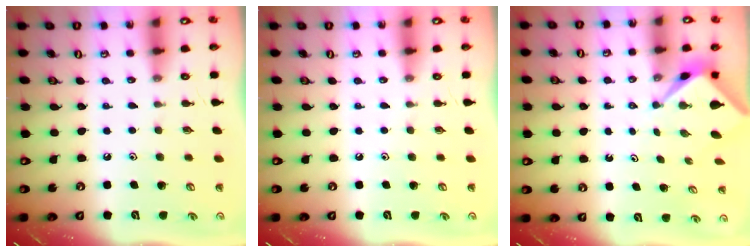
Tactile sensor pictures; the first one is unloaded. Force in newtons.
{"total": 0.0}
{"total": 2.0, "press": 2.0, "slide": 0.2}